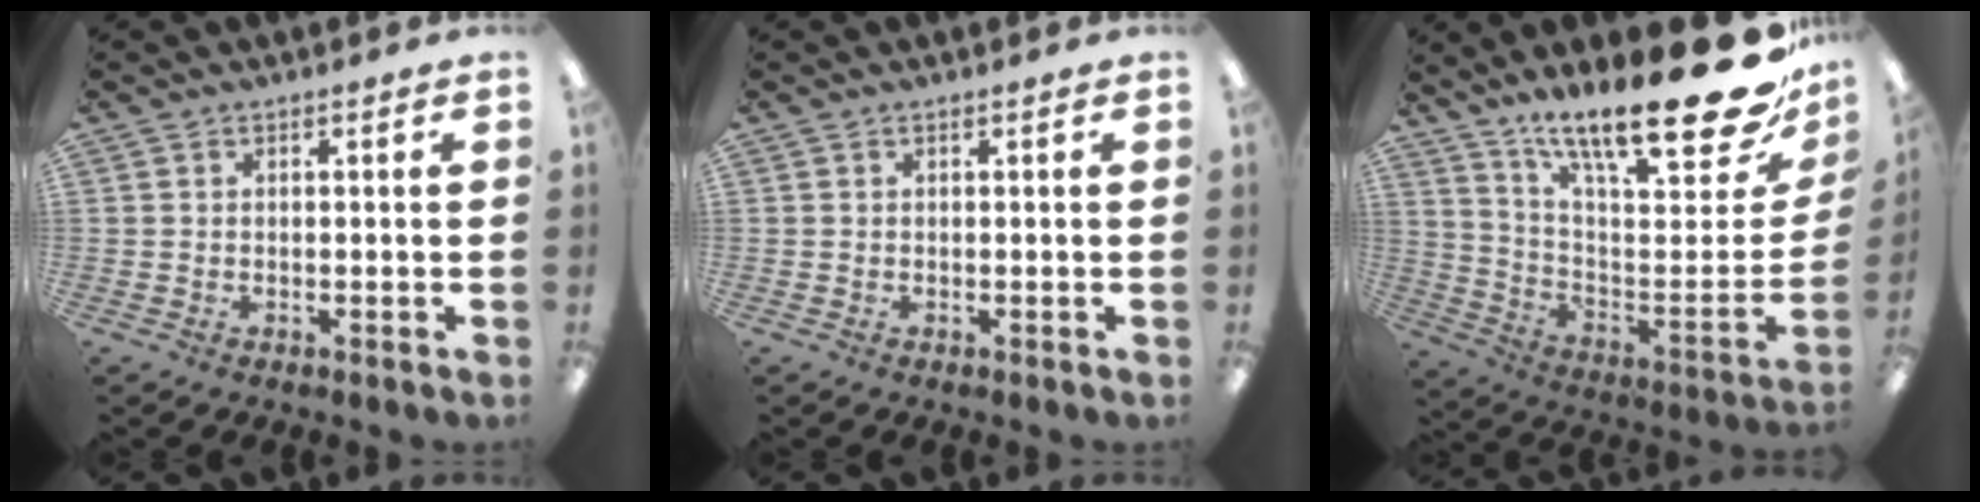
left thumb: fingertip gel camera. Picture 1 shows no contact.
{"total": 0.0}
{"total": 25.1, "force": [17.8, 3.9, 17.2], "torque": [-0.240, -0.138, 0.287]}